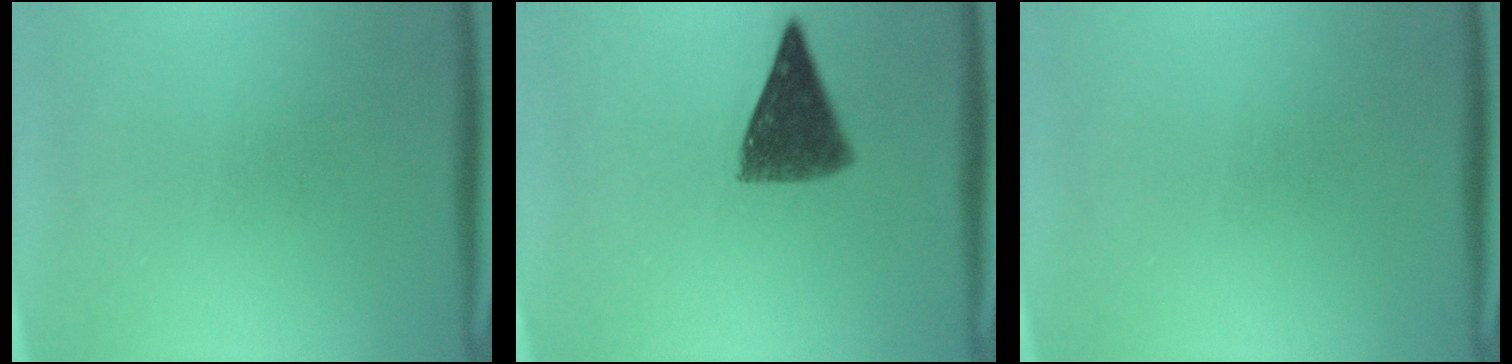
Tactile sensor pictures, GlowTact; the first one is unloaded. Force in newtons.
{"total": 9.5}
{"total": 0.0}